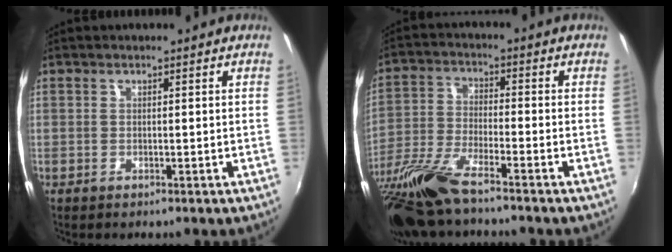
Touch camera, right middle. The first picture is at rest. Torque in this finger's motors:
{"motor_torque": [0.33, -0.32, 0.23, 0.13]}